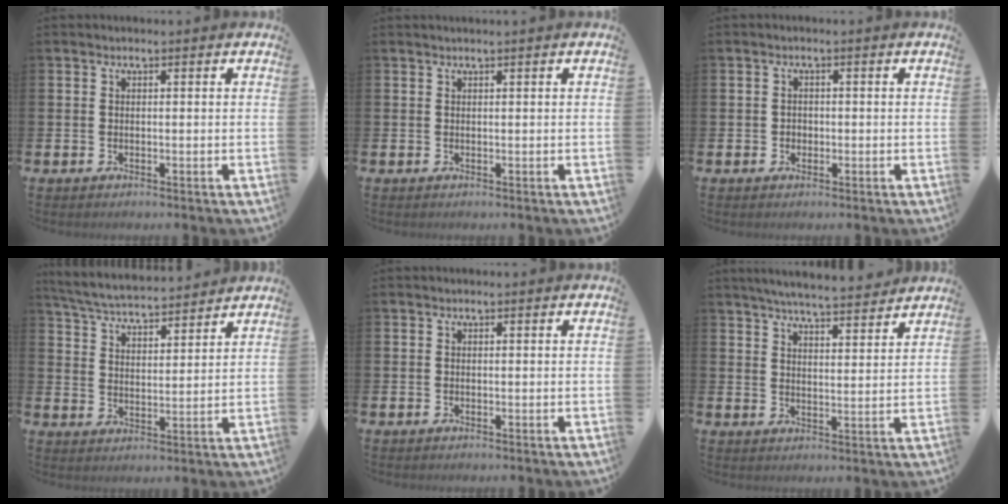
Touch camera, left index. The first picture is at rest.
{"total": 0.0}
{"total": 1.2, "force": [-0.2, 1.1, 0.3], "torque": [0.006, 0.001, -0.009]}
{"total": 5.4, "force": [5.3, 0.5, 0.9], "torque": [-0.040, -0.036, 0.092]}
{"total": 0.0}
{"total": 5.5, "force": [5.4, 0.0, 1.1], "torque": [-0.027, -0.040, 0.092]}